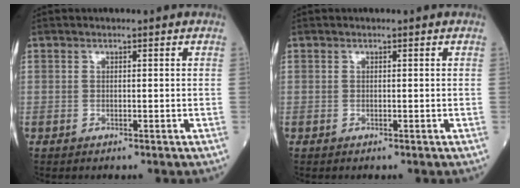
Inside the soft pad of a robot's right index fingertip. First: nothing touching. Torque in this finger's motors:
{"motor_torque": [0.03, 0.01, 0.00, -0.01]}